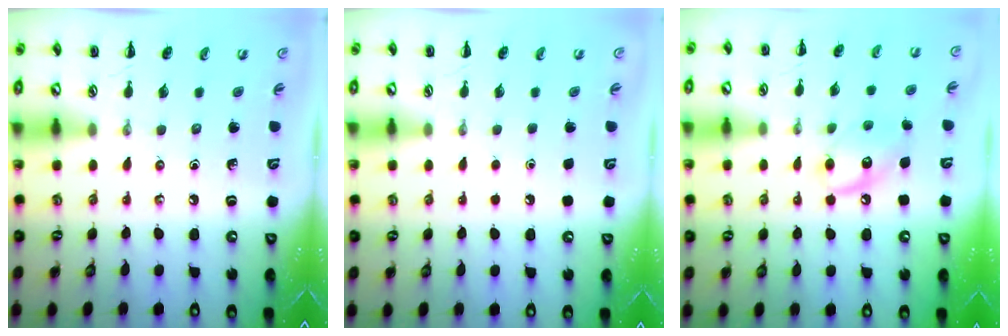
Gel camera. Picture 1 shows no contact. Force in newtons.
{"total": 1.6, "press": 1.6, "slide": 0.1}
{"total": 10.7, "press": 10.6, "slide": 0.7}